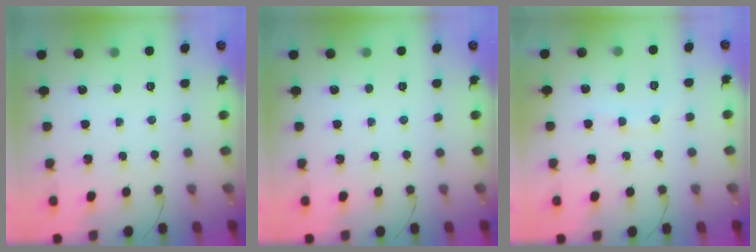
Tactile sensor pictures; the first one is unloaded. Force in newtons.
{"total": 0.0}
{"total": 3.5, "press": 3.4, "slide": 0.9}